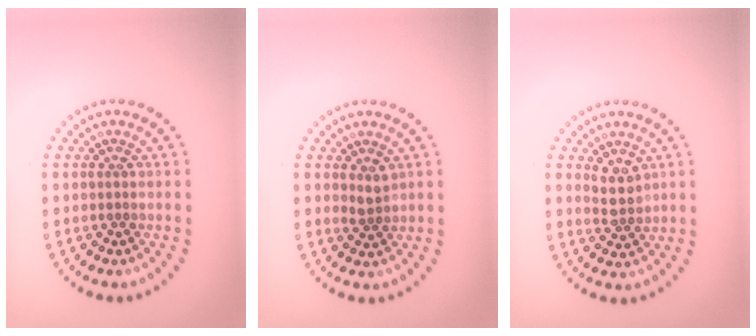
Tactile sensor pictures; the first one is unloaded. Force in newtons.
{"total": 1.4, "press": 1.1, "slide": 0.9}
{"total": 2.3, "press": 2.0, "slide": 1.1}